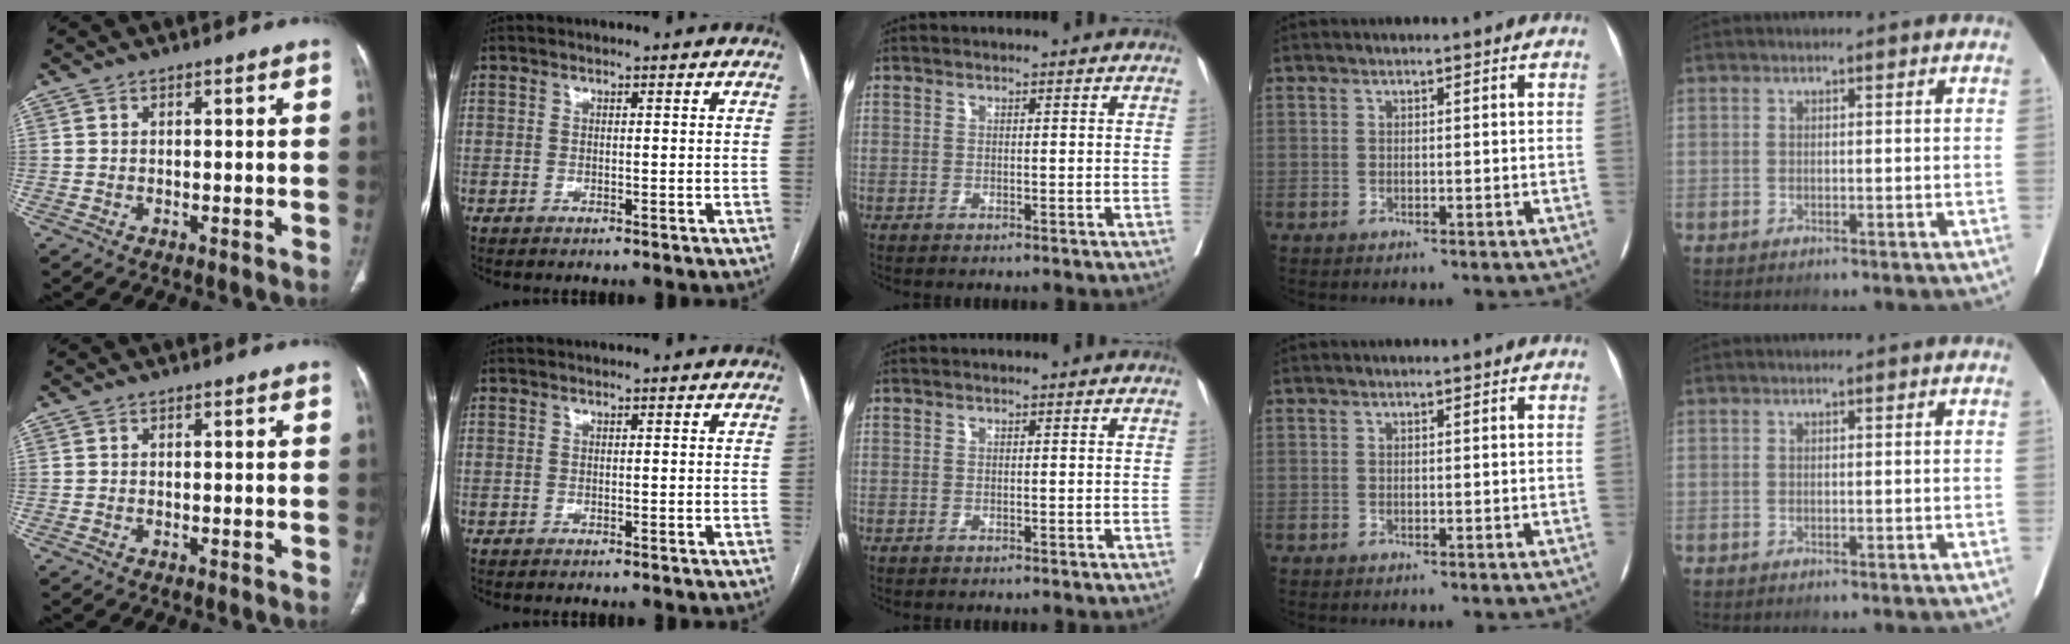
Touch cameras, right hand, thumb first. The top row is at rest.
{}